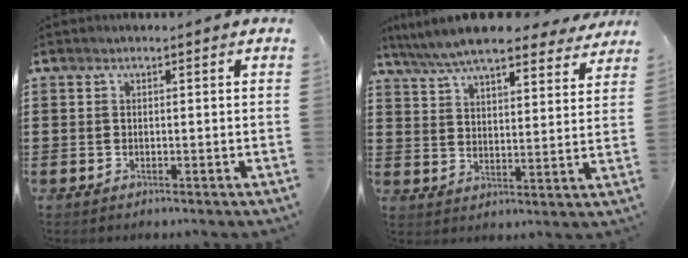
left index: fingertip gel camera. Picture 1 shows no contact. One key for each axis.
{"total": 8.7, "fx": 7.9, "fy": 1.0, "fz": 3.4, "tx": -0.096, "ty": -0.029, "tz": 0.145}